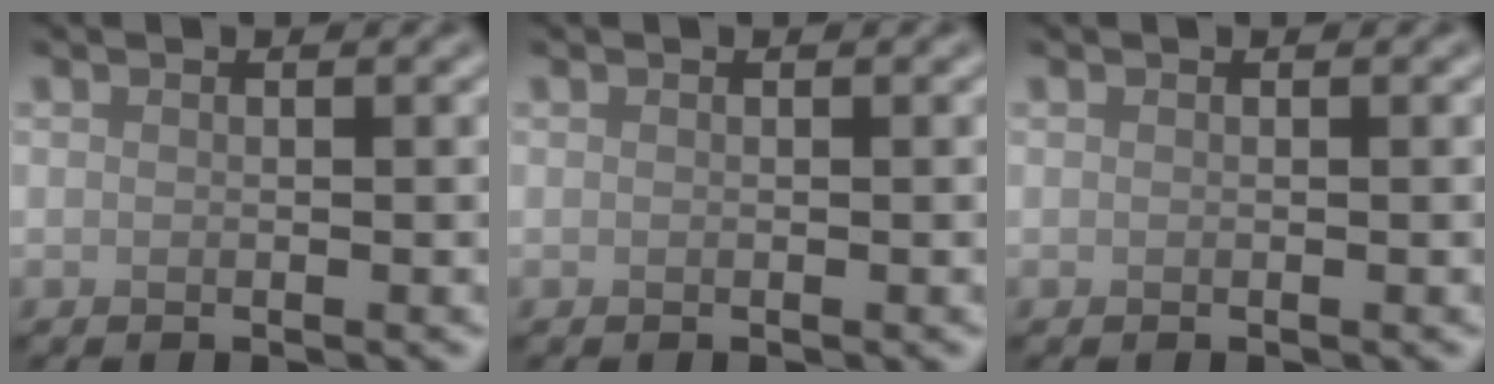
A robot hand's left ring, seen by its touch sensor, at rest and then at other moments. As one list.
[{"total": 0.0}, {"total": 0.0}]